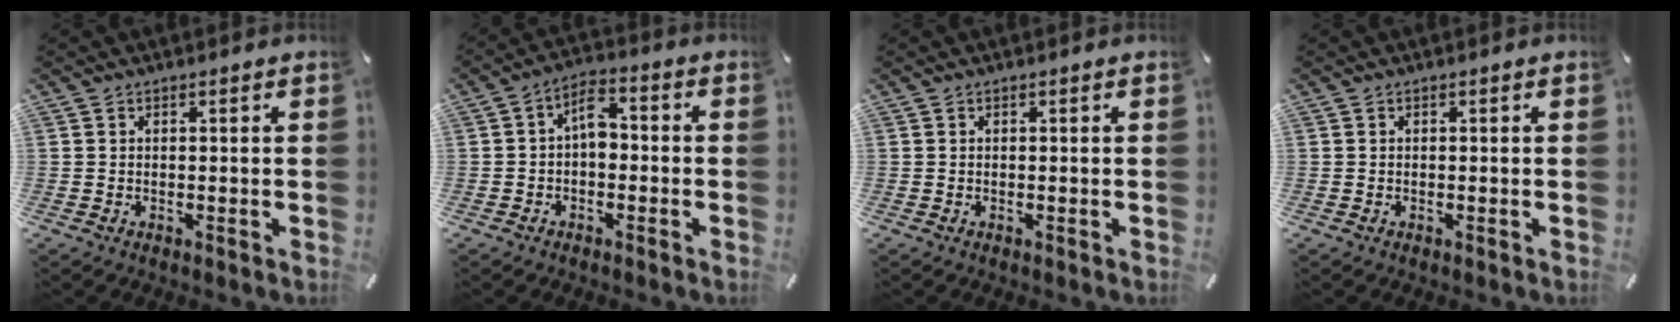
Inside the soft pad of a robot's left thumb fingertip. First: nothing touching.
{"total": 5.7, "force": [-1.0, 3.6, 4.3], "torque": [-0.071, 0.017, -0.019]}
{"total": 0.0}
{"total": 0.0}